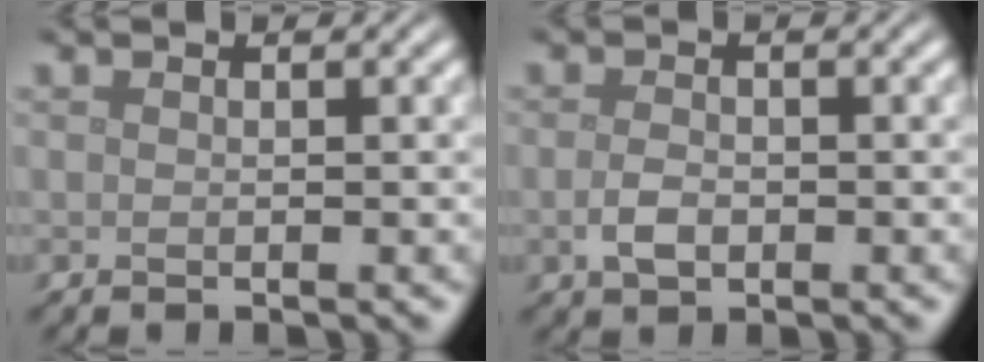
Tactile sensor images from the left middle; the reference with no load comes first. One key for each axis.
{"total": 1.9, "fx": -0.6, "fy": 1.2, "fz": 1.4, "tx": -0.032, "ty": -0.001, "tz": -0.011}